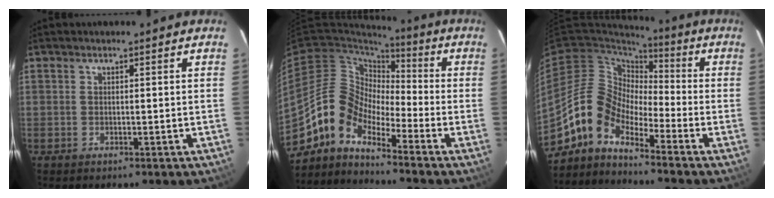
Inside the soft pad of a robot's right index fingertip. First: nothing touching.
{"total": 10.4, "force": [-7.9, 5.0, 4.7], "torque": [-0.083, 0.025, -0.178]}
{"total": 10.2, "force": [-7.6, 4.8, 4.8], "torque": [-0.084, 0.022, -0.171]}